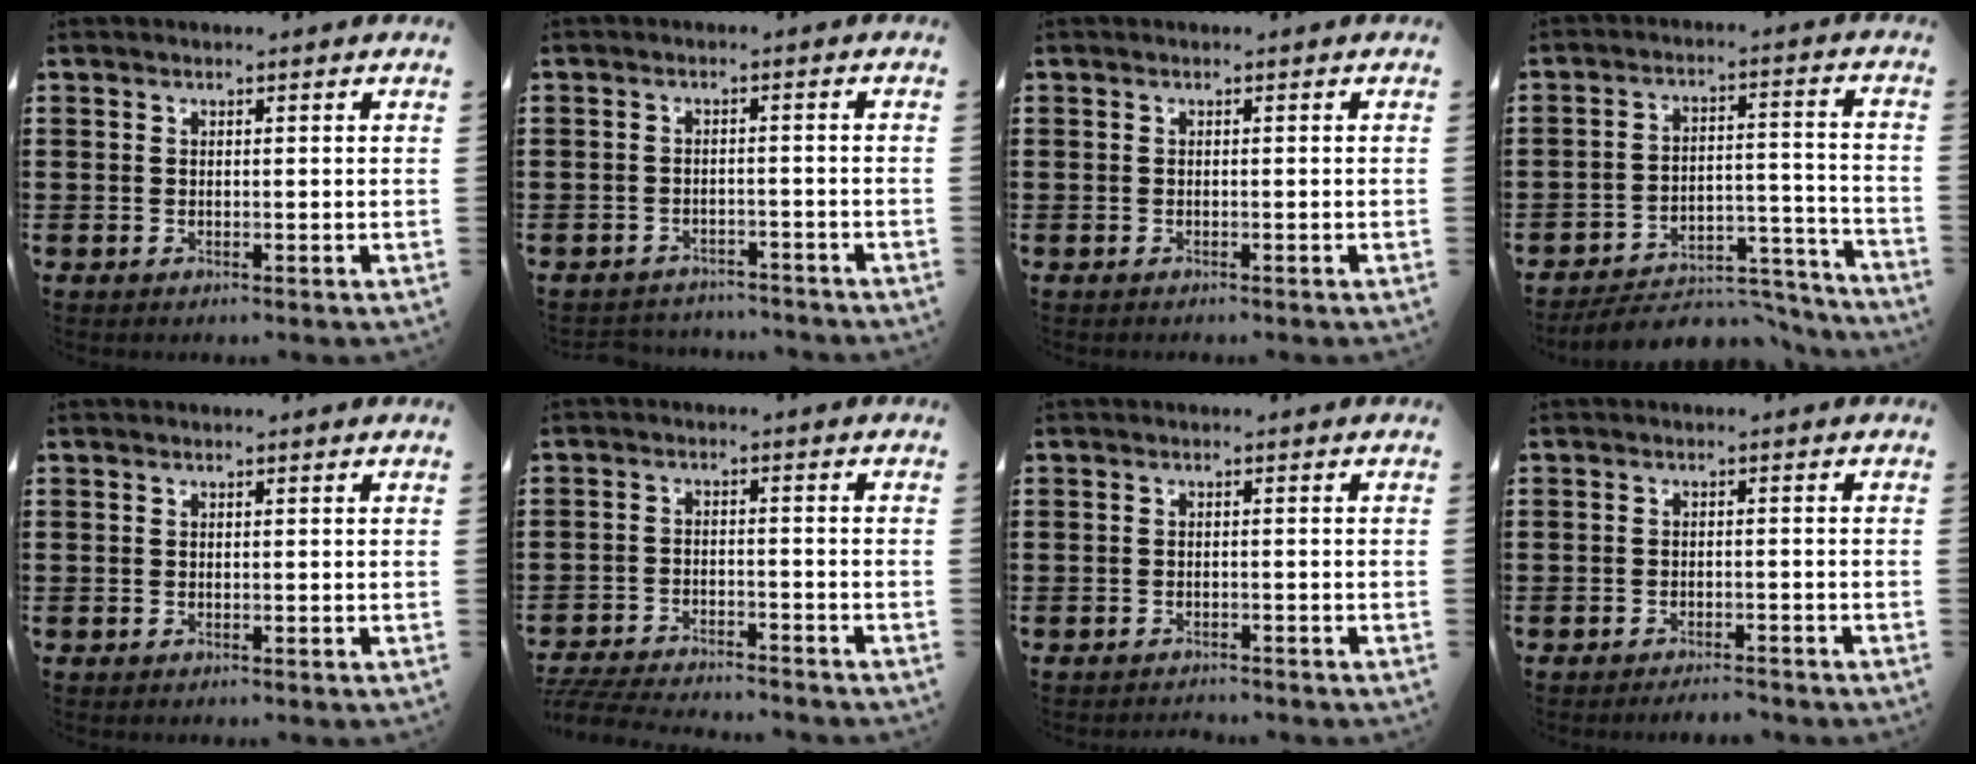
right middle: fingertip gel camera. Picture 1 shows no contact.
{"total": 2.3, "force": [-2.3, 0.4, -0.3], "torque": [-0.002, -0.002, -0.051]}
{"total": 0.0}
{"total": 6.2, "force": [-5.8, 1.4, 1.7], "torque": [-0.021, 0.017, -0.112]}
{"total": 0.0}
{"total": 4.8, "force": [-4.7, 0.2, 0.8], "torque": [-0.024, -0.001, -0.098]}
{"total": 1.0, "force": [-1.0, 0.1, 0.0], "torque": [-0.002, 0.001, -0.022]}
{"total": 2.2, "force": [-2.2, 0.1, 0.0], "torque": [-0.007, -0.001, -0.046]}